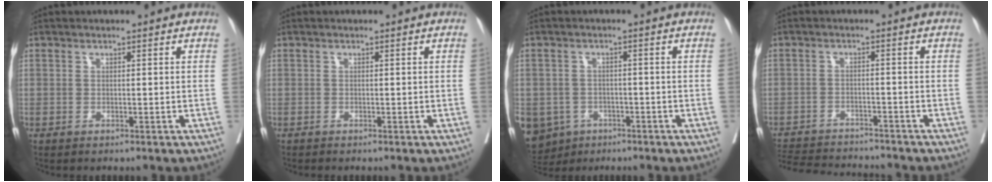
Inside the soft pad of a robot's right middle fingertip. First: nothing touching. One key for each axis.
{"total": 0.0}
{"total": 10.8, "fx": -5.8, "fy": 8.6, "fz": 2.9, "tx": -0.089, "ty": -0.004, "tz": -0.079}
{"total": 12.9, "fx": -12.1, "fy": 2.0, "fz": 3.8, "tx": -0.072, "ty": -0.002, "tz": -0.172}